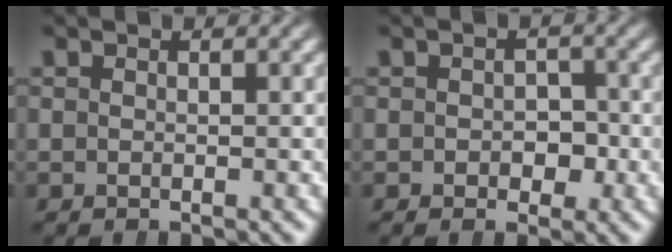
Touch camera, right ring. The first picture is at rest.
{"total": 2.0, "force": [-0.6, 1.6, 1.0], "torque": [-0.002, -0.002, -0.008]}